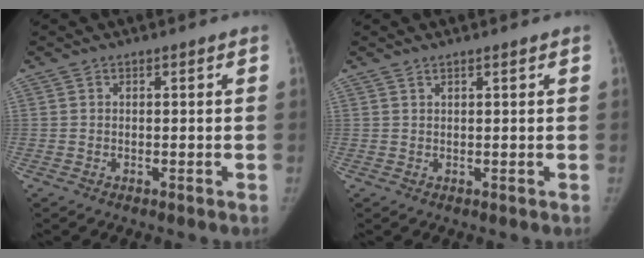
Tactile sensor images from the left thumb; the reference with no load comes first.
{"total": 0.9, "force": [0.8, 0.0, 0.5], "torque": [-0.010, -0.001, 0.017]}